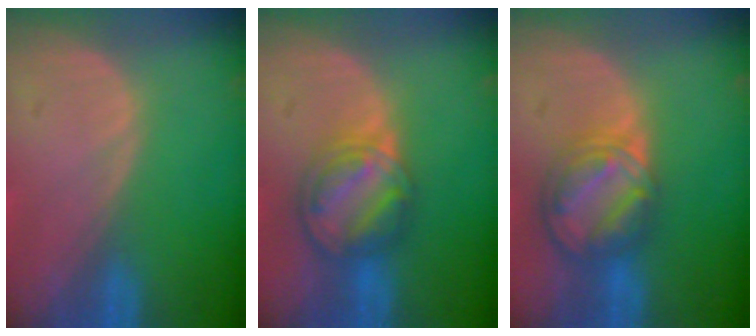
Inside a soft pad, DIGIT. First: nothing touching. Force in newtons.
{"total": 7.4, "press": 6.6, "slide": 3.2}
{"total": 8.3, "press": 7.1, "slide": 4.4}